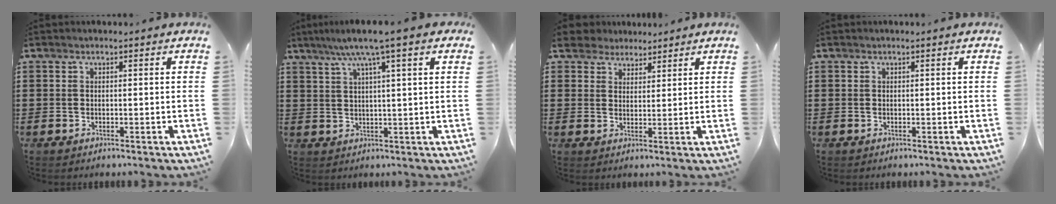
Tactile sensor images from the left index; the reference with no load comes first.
{"total": 6.3, "force": [3.9, -0.2, 4.9], "torque": [-0.106, 0.000, 0.063]}
{"total": 3.7, "force": [3.2, 2.0, -0.1], "torque": [-0.016, 0.005, 0.060]}
{"total": 0.0}